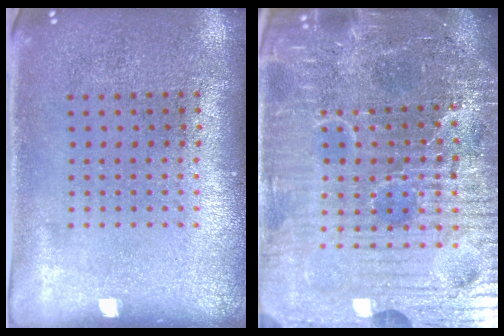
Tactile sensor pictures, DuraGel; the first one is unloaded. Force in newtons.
{"total": 7.3, "press": 6.6, "slide": 3.1}